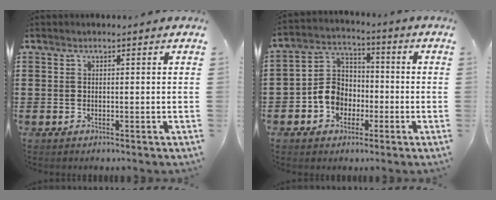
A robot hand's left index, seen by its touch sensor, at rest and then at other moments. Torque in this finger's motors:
{"motor_torque": [1.07, 0.33, 0.49, 0.08]}